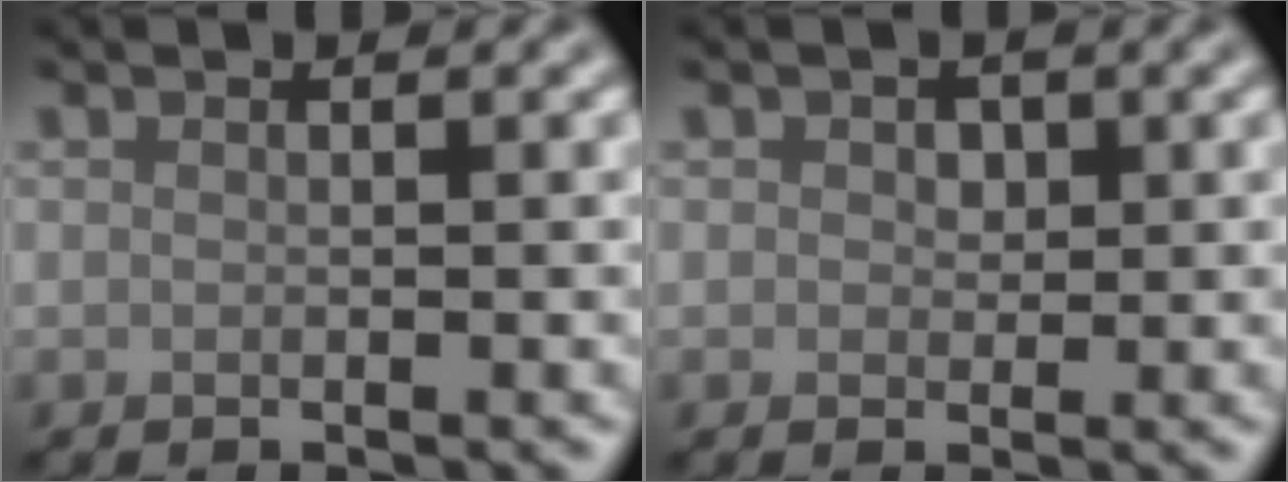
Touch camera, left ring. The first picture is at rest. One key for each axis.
{"total": 1.1, "fx": 0.3, "fy": 0.9, "fz": 0.5, "tx": -0.009, "ty": -0.002, "tz": 0.003}